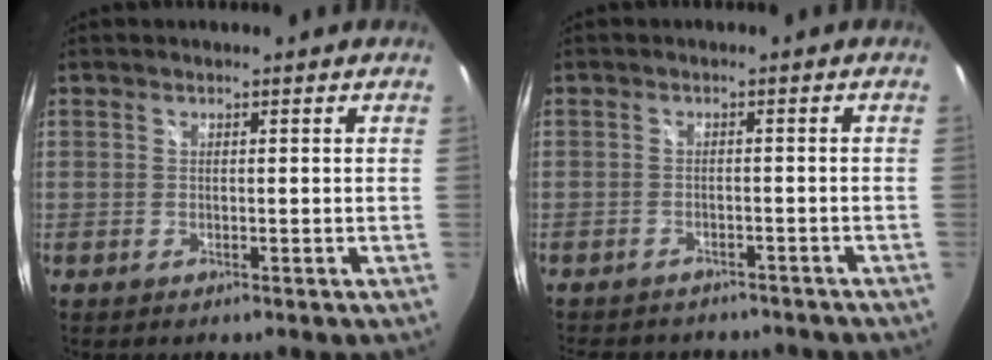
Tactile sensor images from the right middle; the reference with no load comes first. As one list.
[{"total": 9.4, "force": [-8.1, 3.6, 3.3], "torque": [-0.073, -0.010, -0.108]}]